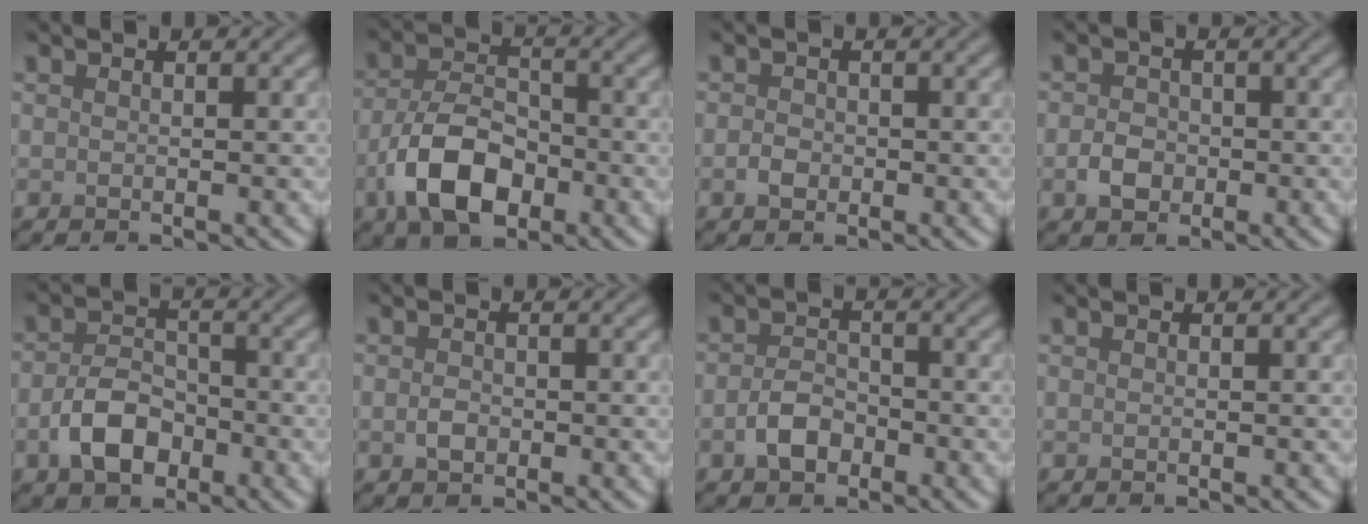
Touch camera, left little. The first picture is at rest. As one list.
[{"total": 7.2, "force": [-3.1, 4.1, 5.0], "torque": [-0.091, -0.001, -0.063]}, {"total": 1.3, "force": [-0.4, 1.0, 0.6], "torque": [-0.011, 0.000, -0.011]}, {"total": 2.2, "force": [-0.6, 1.8, 1.2], "torque": [-0.019, 0.001, -0.019]}, {"total": 4.5, "force": [-1.9, 2.9, 2.8], "torque": [-0.054, 0.002, -0.038]}, {"total": 1.3, "force": [-0.3, 0.9, 0.9], "torque": [-0.018, -0.001, -0.008]}, {"total": 2.7, "force": [-1.2, 1.7, 1.6], "torque": [-0.031, 0.004, -0.028]}, {"total": 0.0}]